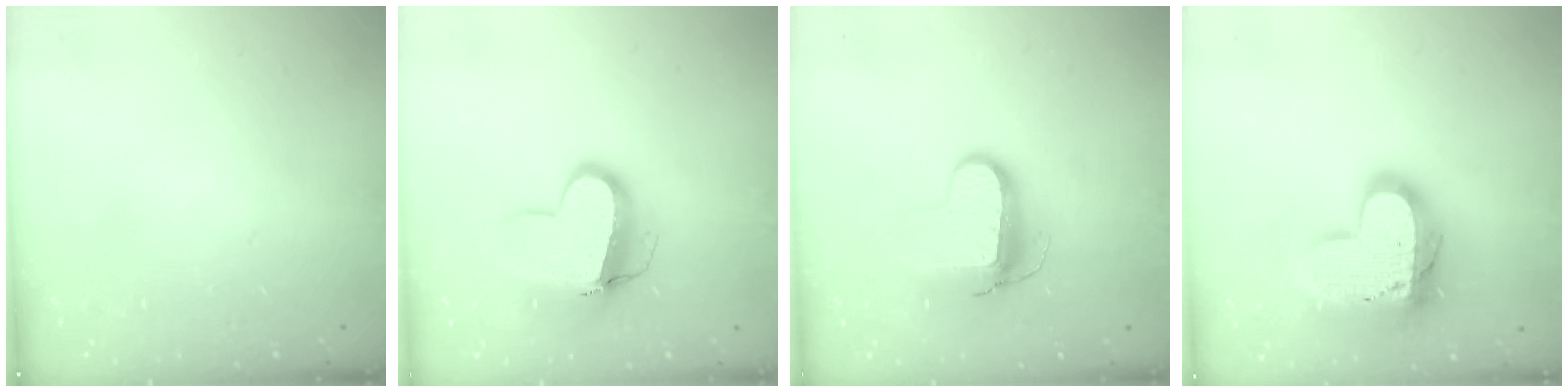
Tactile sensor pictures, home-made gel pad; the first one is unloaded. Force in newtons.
{"total": 12.4, "press": 12.3, "slide": 1.7}
{"total": 10.3, "press": 10.2, "slide": 1.0}
{"total": 19.8, "press": 19.7, "slide": 1.5}